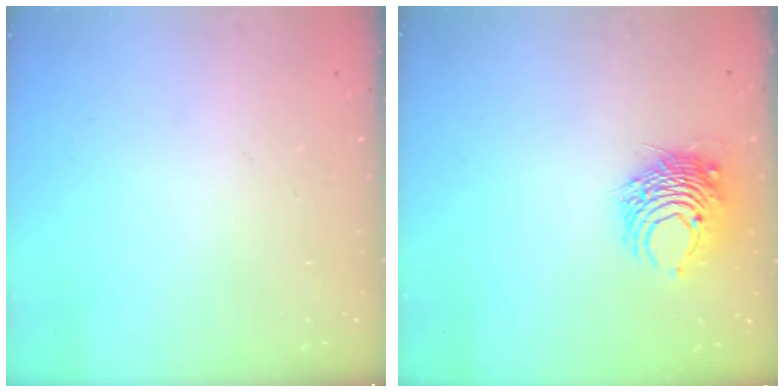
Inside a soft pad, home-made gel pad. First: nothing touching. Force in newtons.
{"total": 8.1, "press": 8.1, "slide": 0.6}